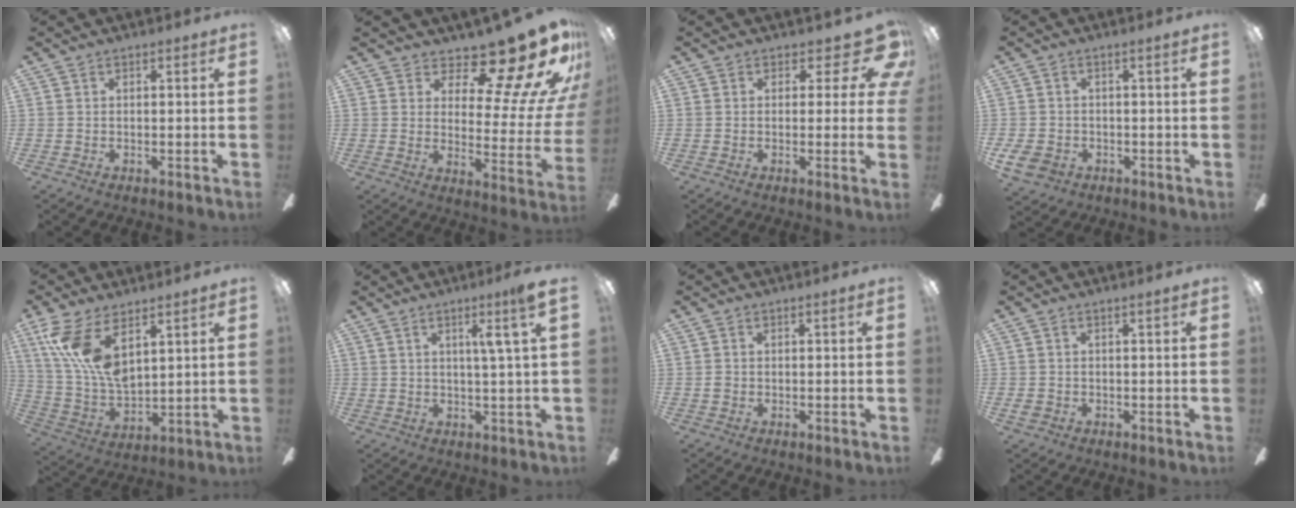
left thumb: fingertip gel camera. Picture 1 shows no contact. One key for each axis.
{"total": 16.8, "fx": 12.8, "fy": 4.8, "fz": 9.9, "tx": -0.143, "ty": -0.111, "tz": 0.209}
{"total": 7.5, "fx": 3.5, "fy": 3.9, "fz": 5.4, "tx": -0.053, "ty": -0.024, "tz": 0.060}
{"total": 4.7, "fx": -2.2, "fy": 3.1, "fz": 2.7, "tx": -0.067, "ty": 0.007, "tz": -0.045}
{"total": 14.9, "fx": 7.5, "fy": 6.8, "fz": 10.9, "tx": -0.240, "ty": -0.023, "tz": 0.139}
{"total": 5.8, "fx": 2.8, "fy": -0.6, "fz": 5.1, "tx": -0.082, "ty": -0.008, "tz": 0.036}
{"total": 0.7, "fx": -0.1, "fy": 0.6, "fz": 0.3, "tx": -0.007, "ty": 0.005, "tz": -0.003}
{"total": 1.4, "fx": -0.4, "fy": 0.9, "fz": 1.0, "tx": -0.017, "ty": 0.006, "tz": -0.008}